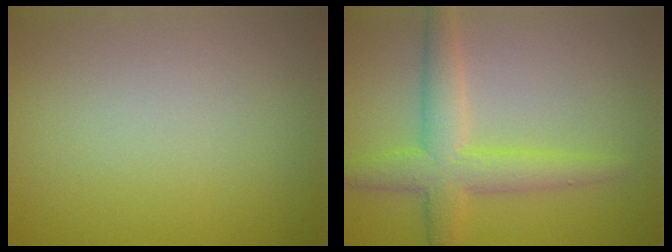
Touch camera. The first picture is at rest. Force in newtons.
{"total": 4.5, "press": 4.5, "slide": 0.1}